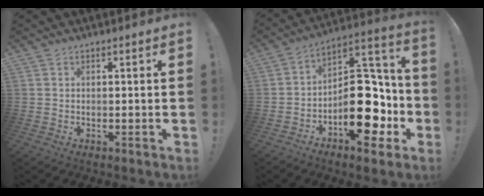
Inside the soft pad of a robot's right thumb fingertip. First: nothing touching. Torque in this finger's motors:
{"motor_torque": [2.54, 2.47, 1.44, -1.34, 0.41]}